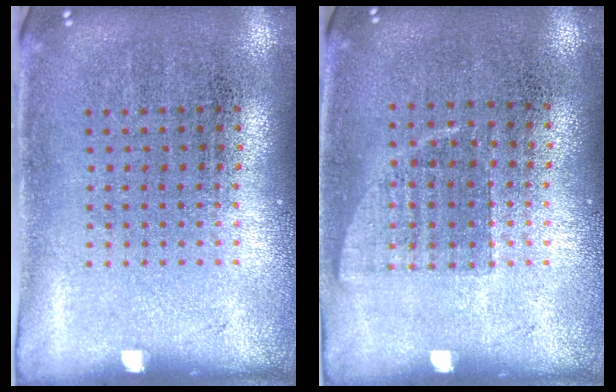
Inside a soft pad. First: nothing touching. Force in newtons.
{"total": 0.7, "press": 0.7, "slide": 0.3}